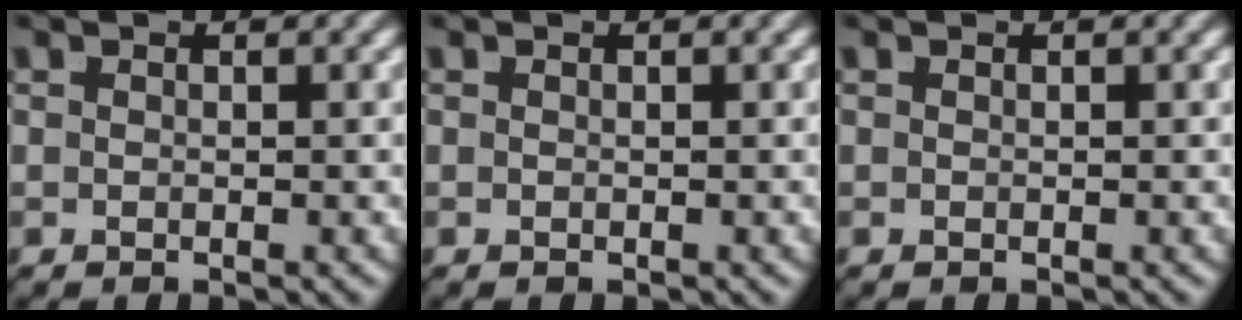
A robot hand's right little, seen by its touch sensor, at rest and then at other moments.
{"total": 0.0}
{"total": 0.0}